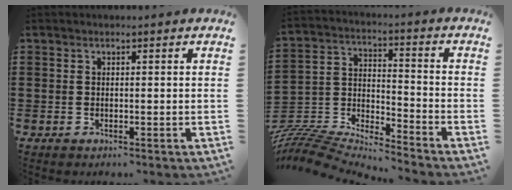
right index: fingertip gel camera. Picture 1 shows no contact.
{"total": 6.7, "force": [-6.6, 0.8, 0.9], "torque": [-0.036, -0.011, -0.140]}